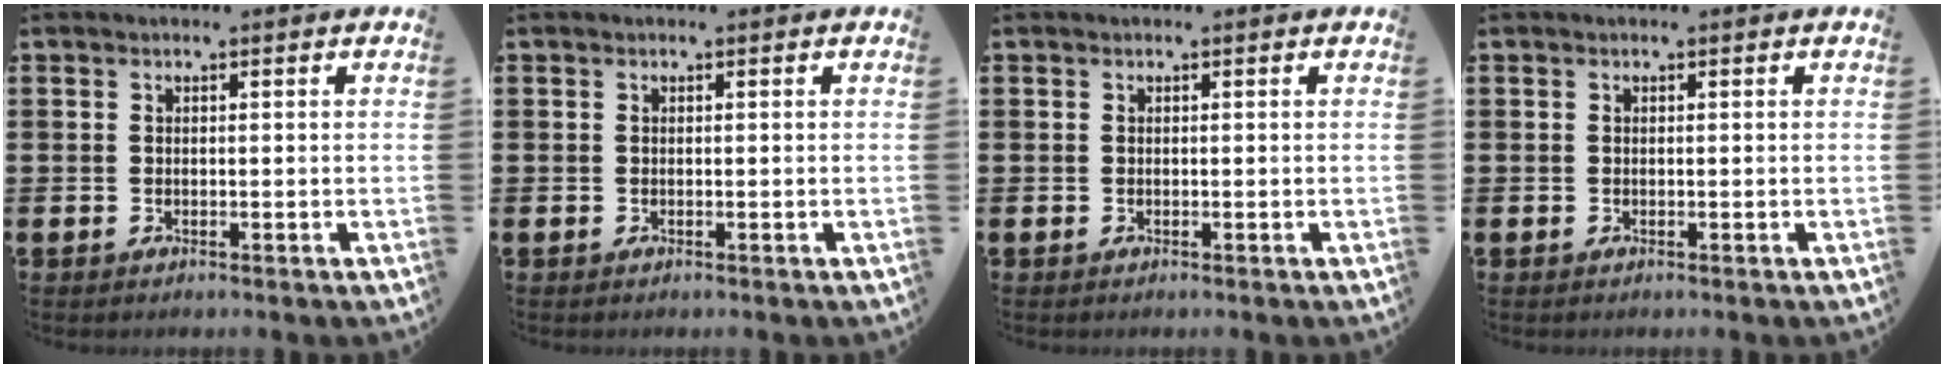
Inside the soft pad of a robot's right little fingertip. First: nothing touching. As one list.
[{"total": 0.0}, {"total": 0.0}, {"total": 0.0}]